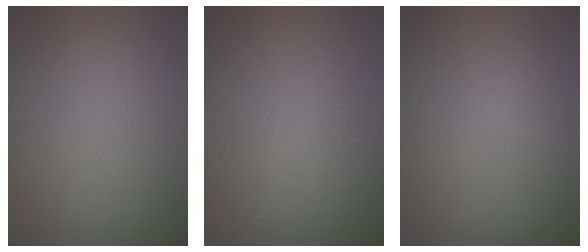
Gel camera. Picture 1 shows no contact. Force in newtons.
{"total": 1.4, "press": 1.4, "slide": 0.1}
{"total": 0.8, "press": 0.8, "slide": 0.1}